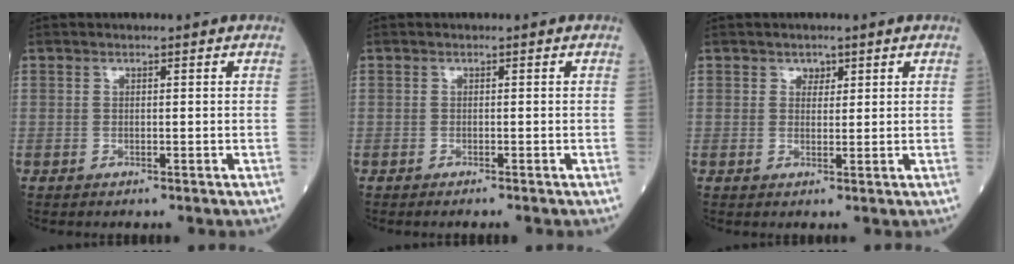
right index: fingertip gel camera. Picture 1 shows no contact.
{"total": 0.7, "force": [-0.4, 0.0, 0.6], "torque": [-0.007, 0.003, -0.006]}
{"total": 1.5, "force": [0.9, 1.1, 0.5], "torque": [-0.001, -0.002, 0.012]}